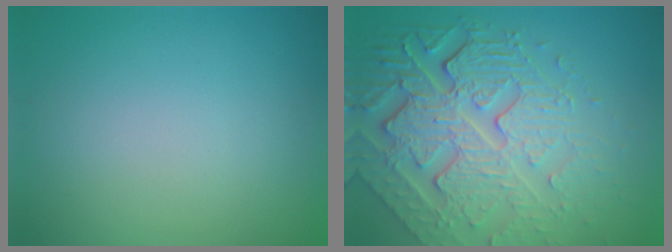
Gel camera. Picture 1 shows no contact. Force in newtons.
{"total": 8.5, "press": 5.9, "slide": 6.2}